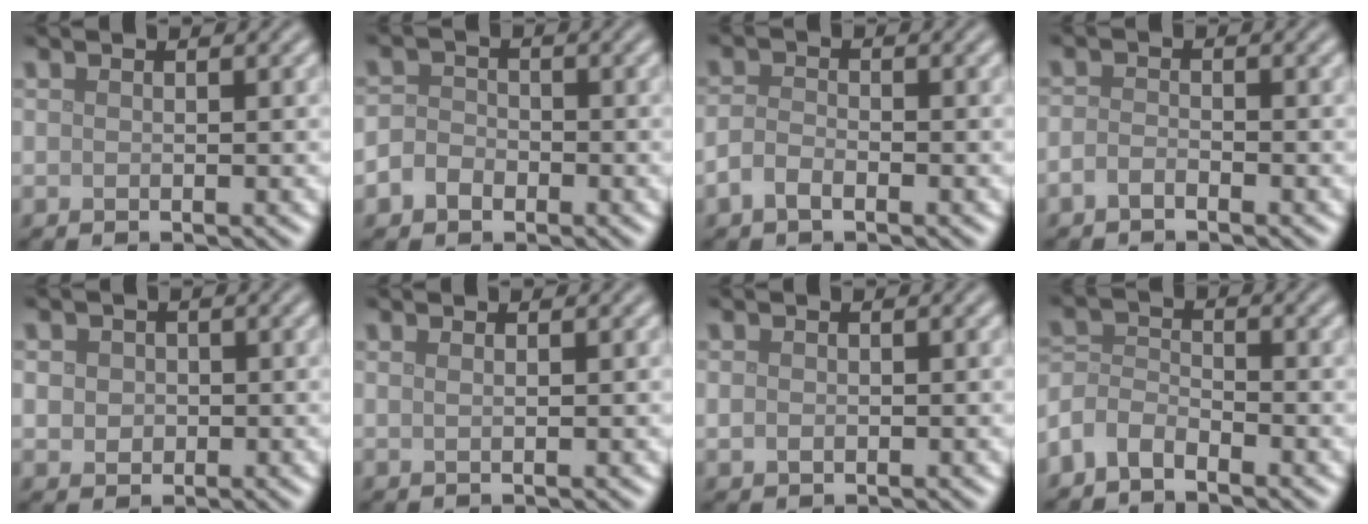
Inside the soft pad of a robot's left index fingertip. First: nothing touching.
{"total": 2.4, "force": [-1.1, 1.9, 1.0], "torque": [-0.011, 0.002, -0.029]}
{"total": 1.9, "force": [-1.0, 0.9, 1.3], "torque": [-0.027, 0.002, -0.025]}
{"total": 1.2, "force": [-0.9, 0.5, 0.7], "torque": [-0.016, 0.003, -0.022]}
{"total": 2.6, "force": [0.4, 2.3, 1.2], "torque": [-0.016, 0.011, 0.001]}
{"total": 0.9, "force": [0.5, 0.4, 0.7], "torque": [-0.006, -0.002, 0.001]}
{"total": 0.9, "force": [0.0, 0.7, 0.5], "torque": [-0.010, -0.002, 0.000]}
{"total": 3.1, "force": [-2.4, 1.5, 1.2], "torque": [-0.028, 0.004, -0.061]}